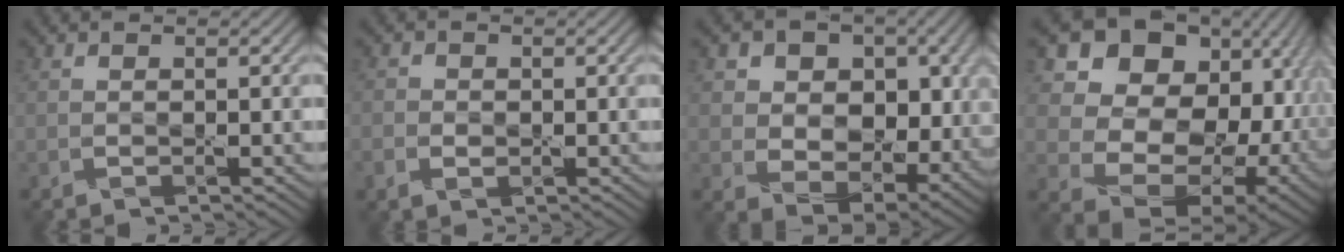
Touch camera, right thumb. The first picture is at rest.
{"total": 2.3, "force": [-0.6, 1.9, 1.2], "torque": [-0.028, -0.005, -0.013]}
{"total": 13.2, "force": [2.8, 9.7, 8.4], "torque": [-0.153, -0.006, 0.052]}
{"total": 17.2, "force": [2.9, 13.1, 10.7], "torque": [-0.194, -0.020, 0.085]}